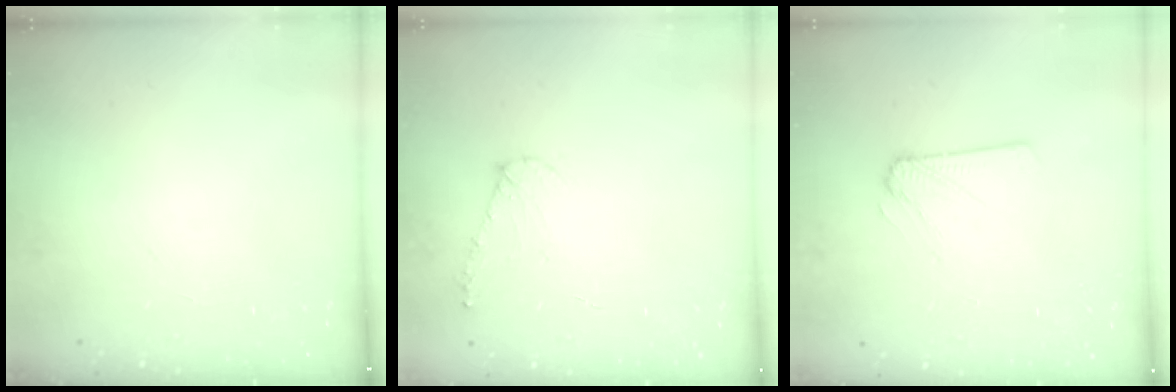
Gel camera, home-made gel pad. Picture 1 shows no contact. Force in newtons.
{"total": 7.1, "press": 7.1, "slide": 0.8}
{"total": 2.3, "press": 2.3, "slide": 0.2}